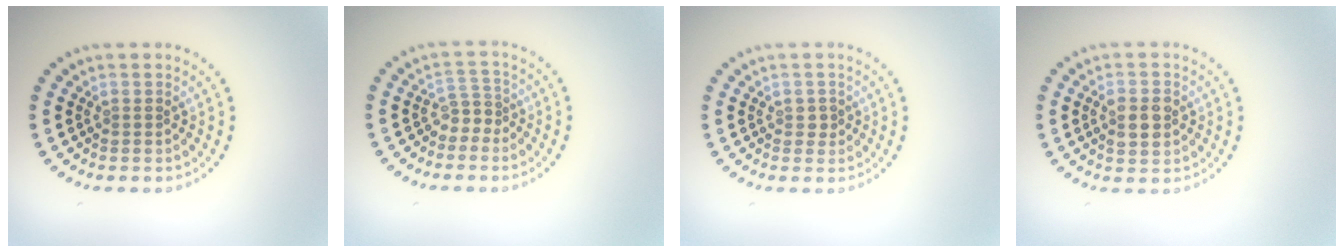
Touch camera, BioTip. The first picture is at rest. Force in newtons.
{"total": 1.8, "press": 1.1, "slide": 1.4}
{"total": 0.8, "press": 0.8, "slide": 0.2}
{"total": 2.6, "press": 2.6, "slide": 0.1}